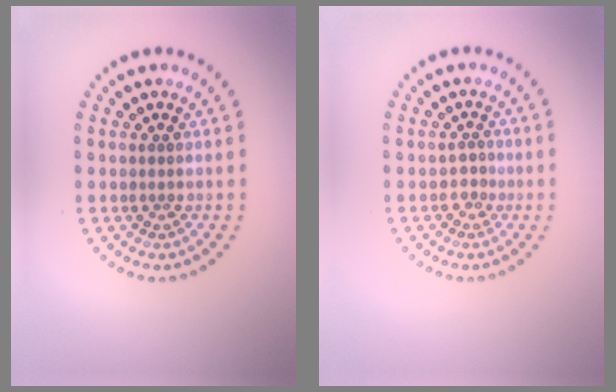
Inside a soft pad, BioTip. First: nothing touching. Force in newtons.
{"total": 1.0, "press": 0.7, "slide": 0.7}